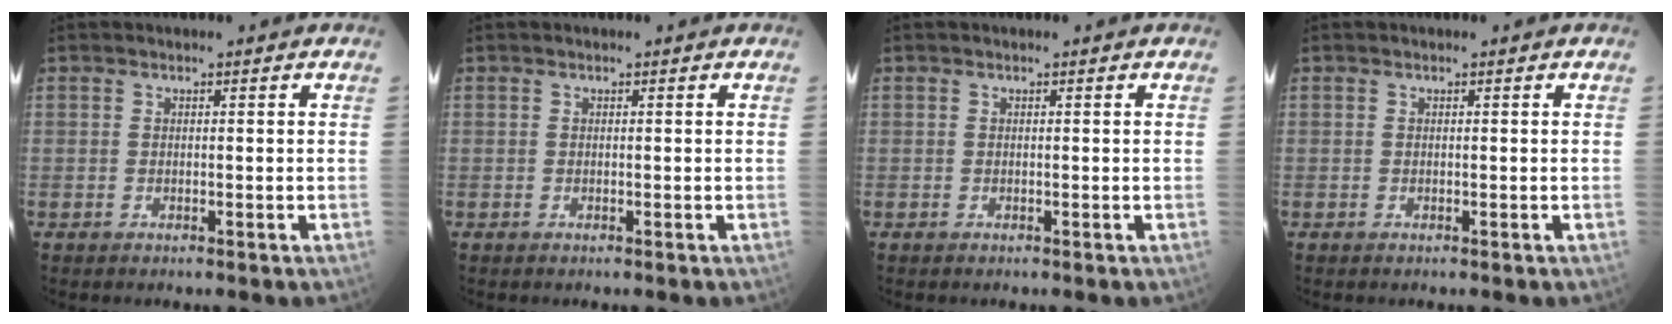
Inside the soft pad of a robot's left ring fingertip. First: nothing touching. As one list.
[{"total": 0.0}, {"total": 0.0}, {"total": 0.0}]